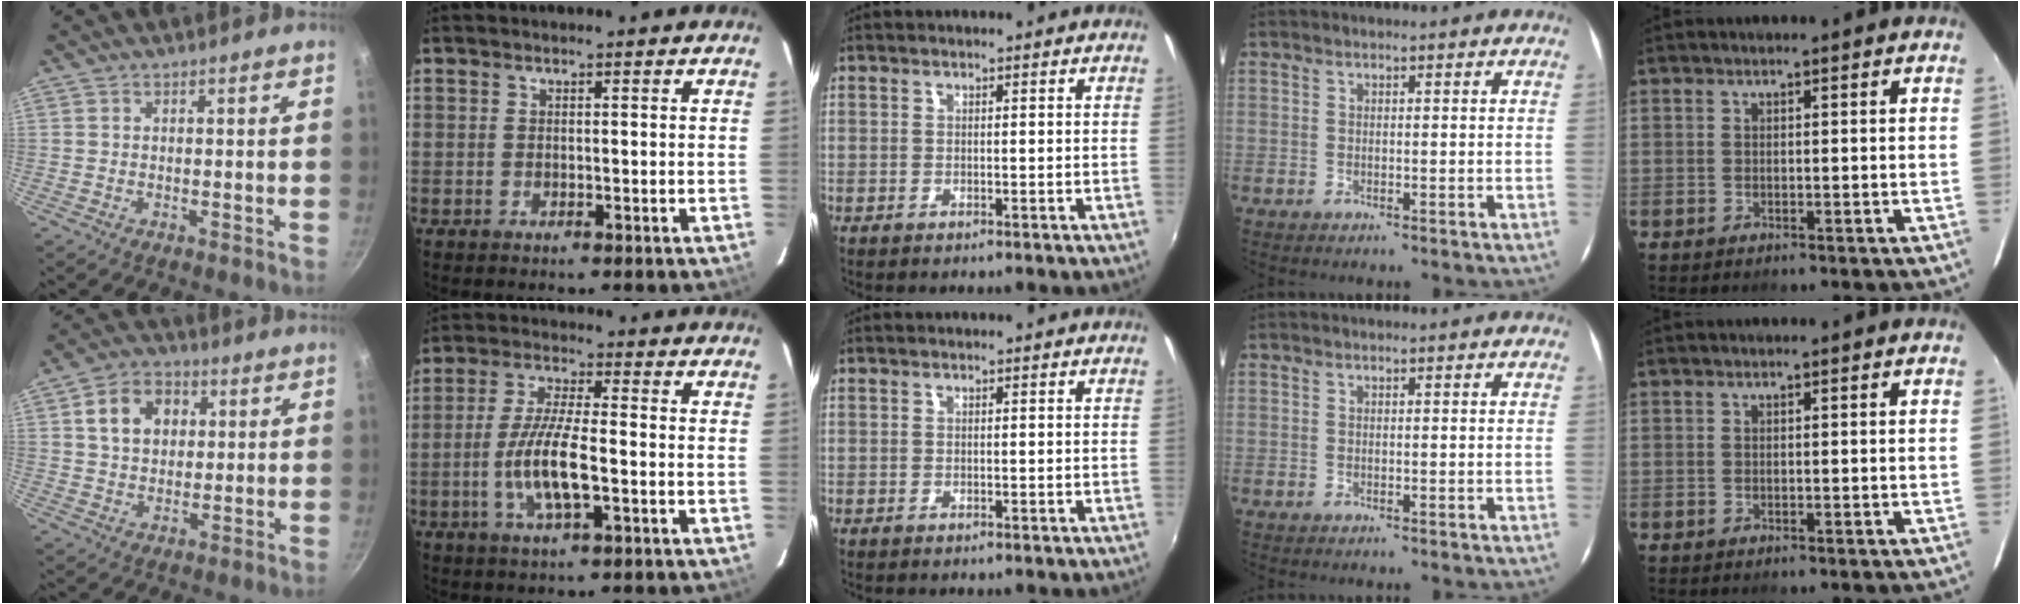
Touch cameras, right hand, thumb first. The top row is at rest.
{"thumb": {"total": 10.1, "force": [2.8, 7.8, 5.8], "torque": [-0.077, 0.009, 0.039]}, "index": {"total": 9.5, "force": [-2.6, 2.0, 9.0], "torque": [-0.179, -0.006, -0.050]}}